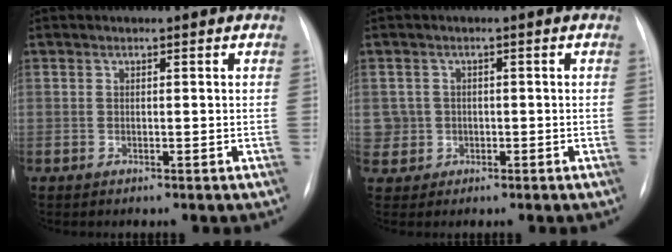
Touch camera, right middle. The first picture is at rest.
{"total": 3.4, "force": [-0.1, 3.4, -0.3], "torque": [0.015, 0.010, 0.000]}